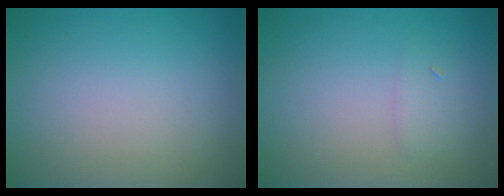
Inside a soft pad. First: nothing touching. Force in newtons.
{"total": 1.0, "press": 1.0, "slide": 0.1}